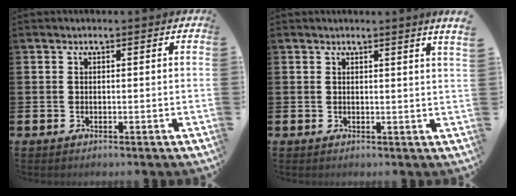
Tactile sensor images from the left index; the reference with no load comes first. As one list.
[{"total": 1.3, "force": [1.1, -0.6, 0.4], "torque": [0.004, -0.012, 0.017]}]